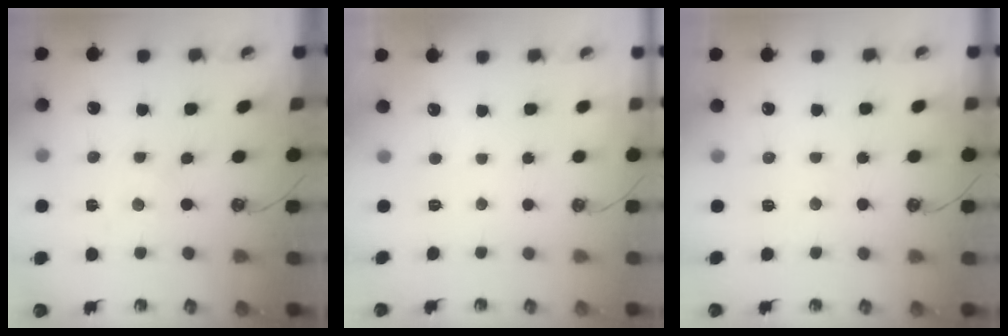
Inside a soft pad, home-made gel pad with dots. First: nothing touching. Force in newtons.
{"total": 0.0}
{"total": 5.2, "press": 5.1, "slide": 0.7}